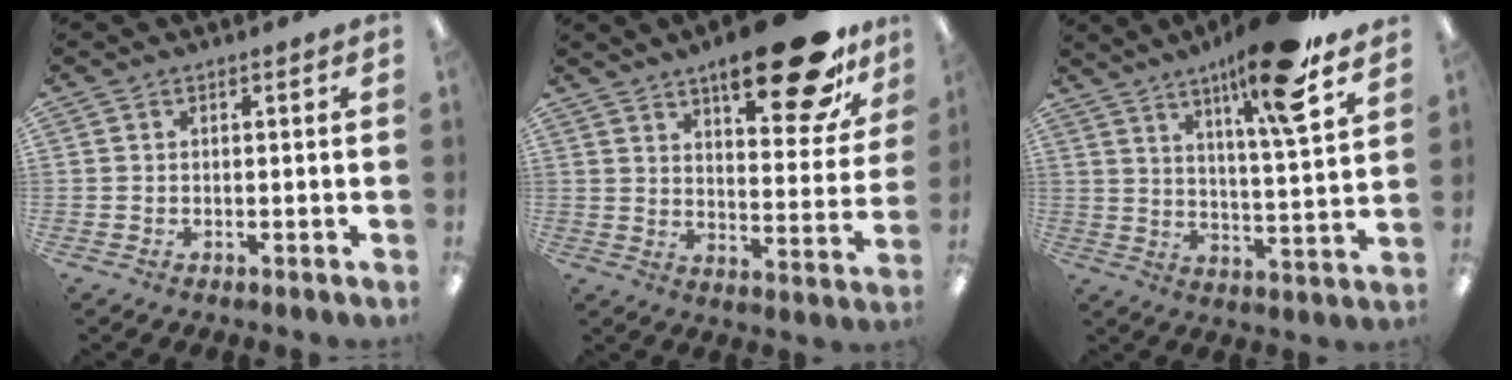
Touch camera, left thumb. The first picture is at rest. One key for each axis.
{"total": 21.4, "fx": 14.3, "fy": 7.2, "fz": 14.1, "tx": -0.191, "ty": -0.085, "tz": 0.227}
{"total": 15.7, "fx": 11.1, "fy": 1.3, "fz": 11.0, "tx": -0.184, "ty": -0.056, "tz": 0.168}